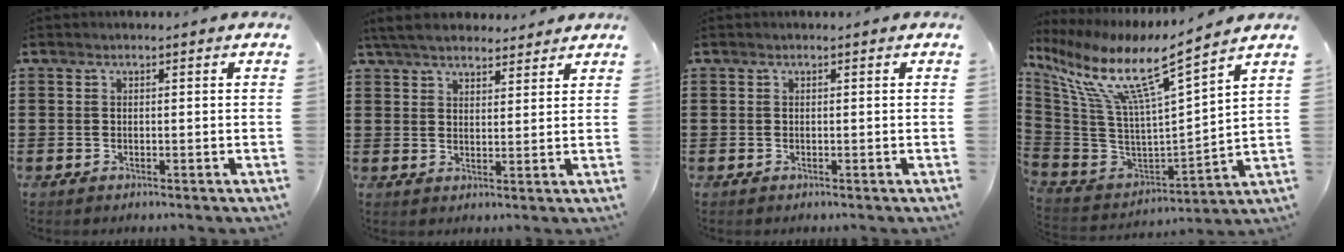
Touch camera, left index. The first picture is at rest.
{"total": 5.5, "force": [4.9, 1.4, 1.8], "torque": [-0.051, -0.006, 0.094]}
{"total": 0.0}
{"total": 11.1, "force": [6.8, 1.1, 8.7], "torque": [-0.196, -0.053, 0.106]}